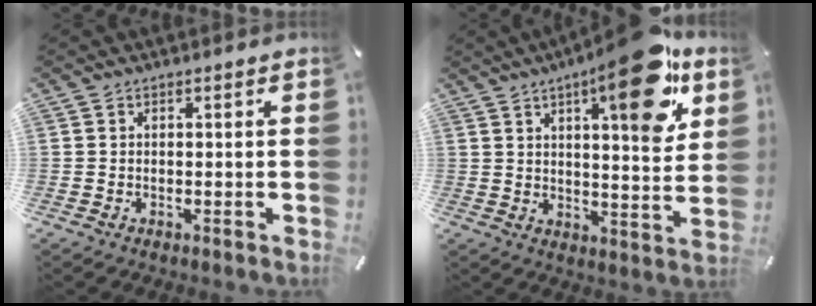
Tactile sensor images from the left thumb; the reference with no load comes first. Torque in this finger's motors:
{"motor_torque": [2.49, 2.28, 1.52, -1.25, 0.26]}